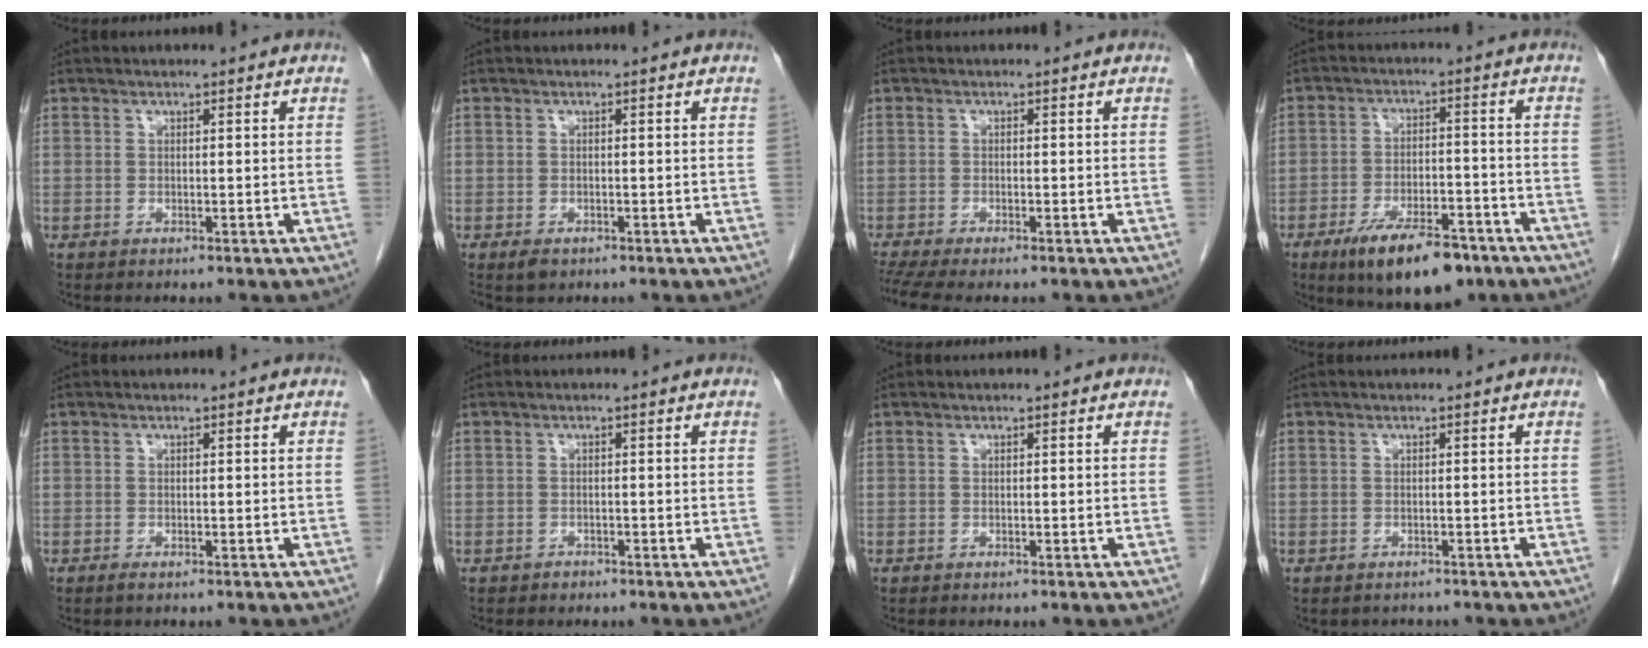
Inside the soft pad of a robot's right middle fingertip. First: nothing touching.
{"total": 1.5, "force": [-0.9, 0.8, 0.8], "torque": [-0.017, -0.001, -0.010]}
{"total": 5.9, "force": [-4.8, 1.0, 3.3], "torque": [-0.054, -0.009, -0.079]}
{"total": 12.2, "force": [-8.1, 4.3, 8.0], "torque": [-0.125, -0.006, -0.127]}
{"total": 0.6, "force": [-0.4, 0.1, 0.4], "torque": [-0.008, -0.001, -0.006]}
{"total": 0.8, "force": [-0.6, 0.5, 0.0], "torque": [-0.002, 0.002, -0.011]}
{"total": 0.0}
{"total": 1.5, "force": [-1.3, 0.8, 0.1], "torque": [-0.007, -0.001, -0.018]}